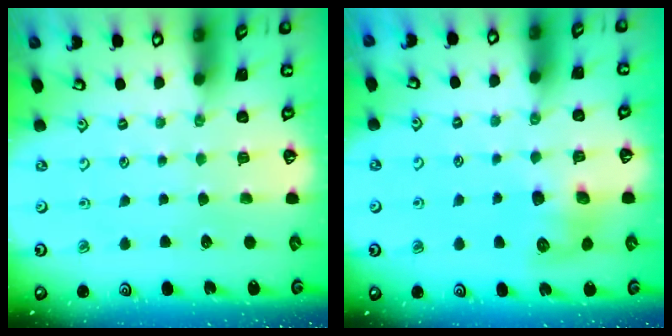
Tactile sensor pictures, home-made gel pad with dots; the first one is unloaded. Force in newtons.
{"total": 10.5, "press": 10.5, "slide": 0.5}